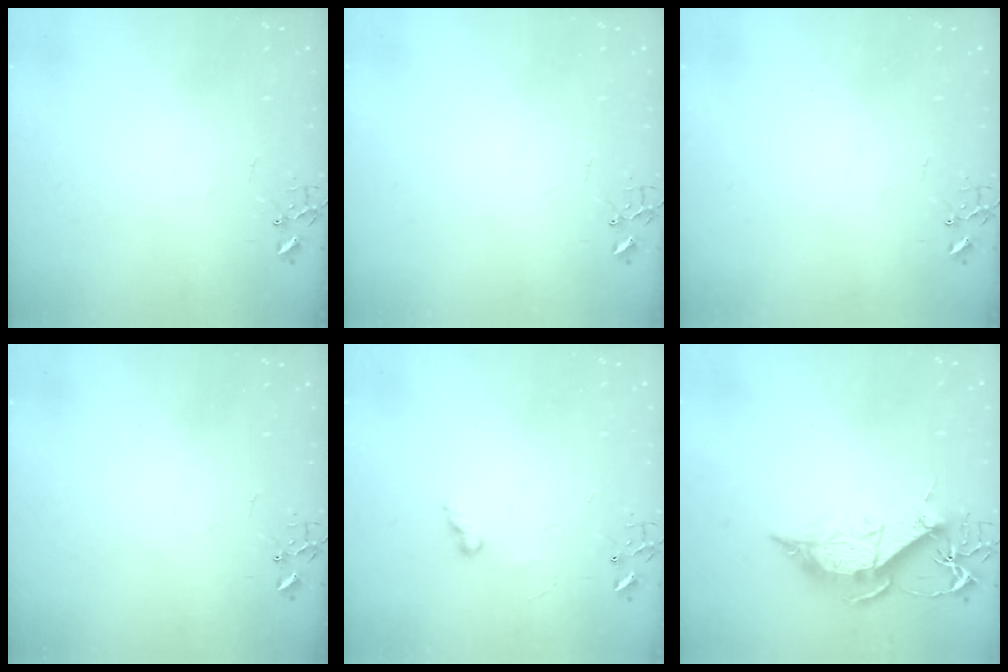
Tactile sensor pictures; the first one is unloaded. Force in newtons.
{"total": 0.0}
{"total": 0.0}
{"total": 0.0}
{"total": 6.1, "press": 6.1, "slide": 0.3}
{"total": 13.0, "press": 12.9, "slide": 1.5}